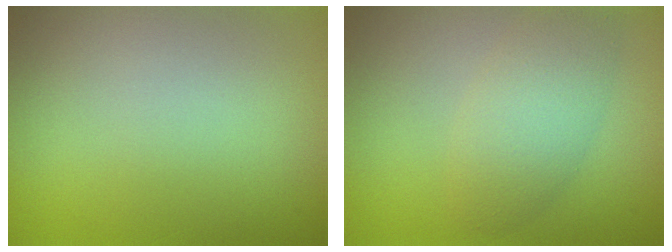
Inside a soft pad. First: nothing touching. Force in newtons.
{"total": 3.9, "press": 3.9, "slide": 0.2}